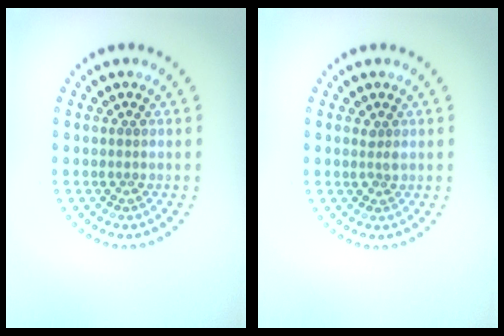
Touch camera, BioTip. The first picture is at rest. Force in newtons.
{"total": 0.6, "press": 0.6, "slide": 0.1}